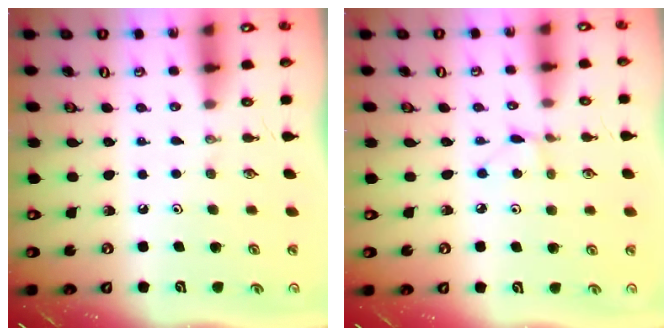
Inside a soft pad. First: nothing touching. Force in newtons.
{"total": 2.6, "press": 2.6, "slide": 0.3}